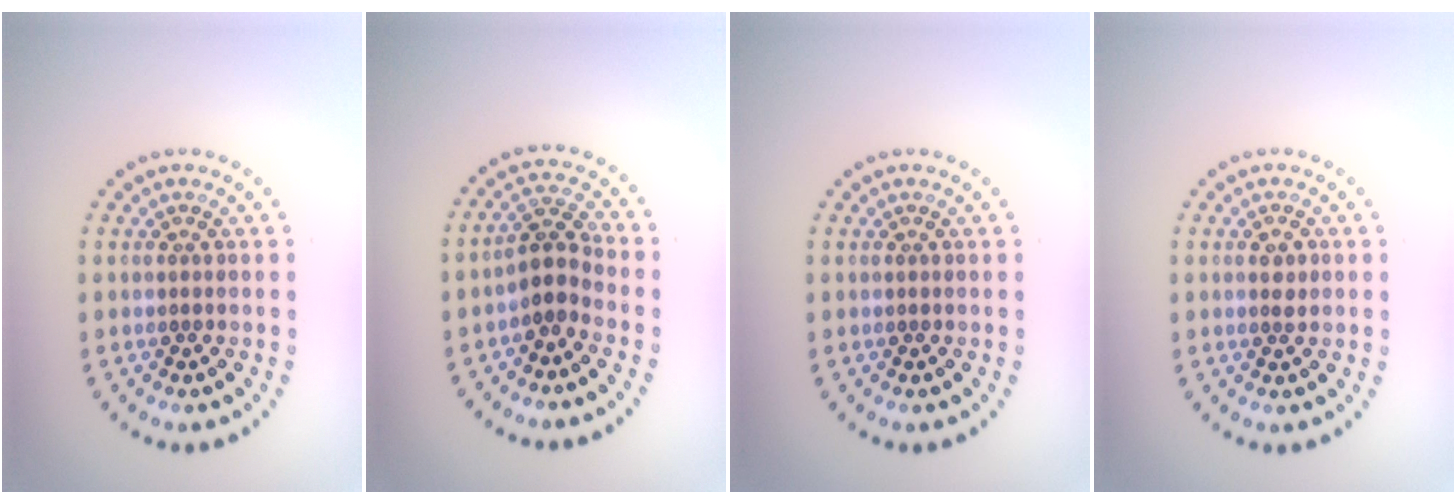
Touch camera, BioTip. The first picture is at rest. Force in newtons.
{"total": 2.6, "press": 2.1, "slide": 1.6}
{"total": 0.0}
{"total": 1.2, "press": 1.1, "slide": 0.3}